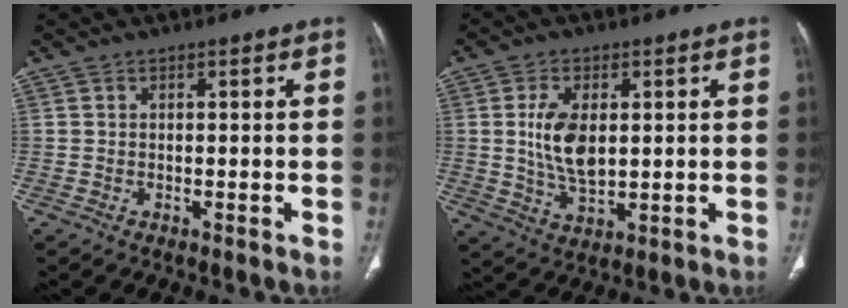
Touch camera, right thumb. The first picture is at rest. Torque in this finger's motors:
{"motor_torque": [0.94, 1.30, 1.31, -0.65, 0.10]}